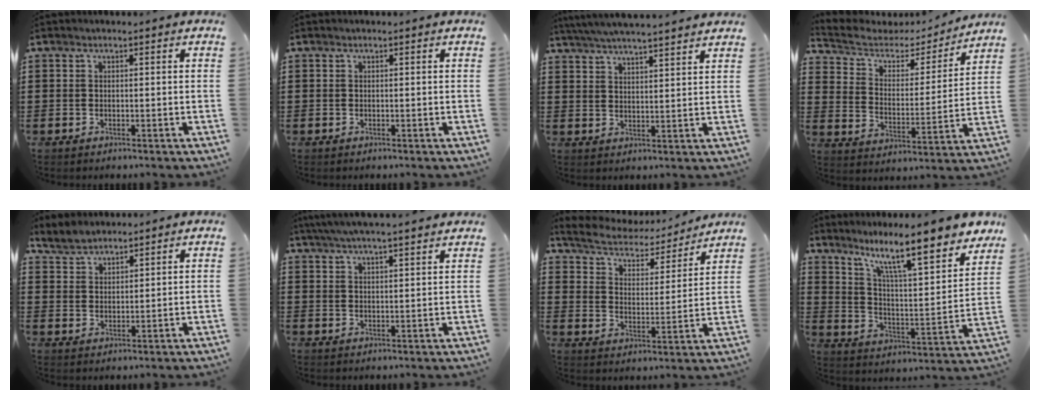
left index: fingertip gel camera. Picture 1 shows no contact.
{"total": 0.0}
{"total": 4.7, "force": [4.5, -0.4, 1.4], "torque": [-0.042, -0.021, 0.078]}
{"total": 4.8, "force": [4.0, 2.3, 1.2], "torque": [-0.054, -0.025, 0.063]}
{"total": 3.2, "force": [3.1, 0.8, 0.1], "torque": [-0.014, -0.003, 0.058]}
{"total": 4.3, "force": [3.9, -0.2, 1.8], "torque": [-0.046, -0.014, 0.069]}
{"total": 4.8, "force": [4.5, 1.1, 1.4], "torque": [-0.053, -0.030, 0.071]}
{"total": 11.4, "force": [9.1, 1.1, 6.9], "torque": [-0.149, -0.057, 0.147]}